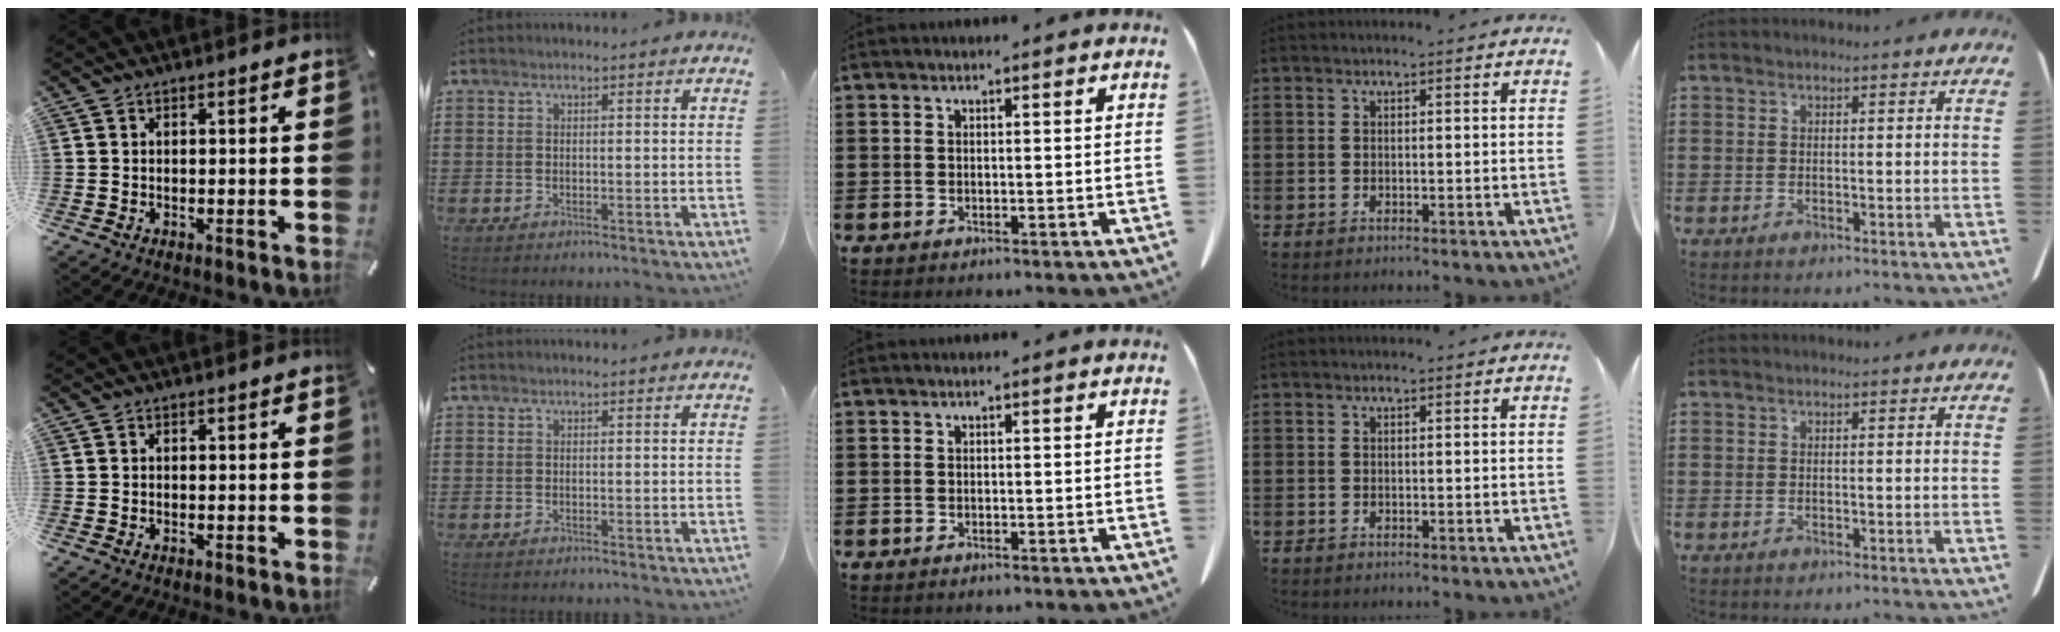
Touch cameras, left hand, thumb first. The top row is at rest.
{}